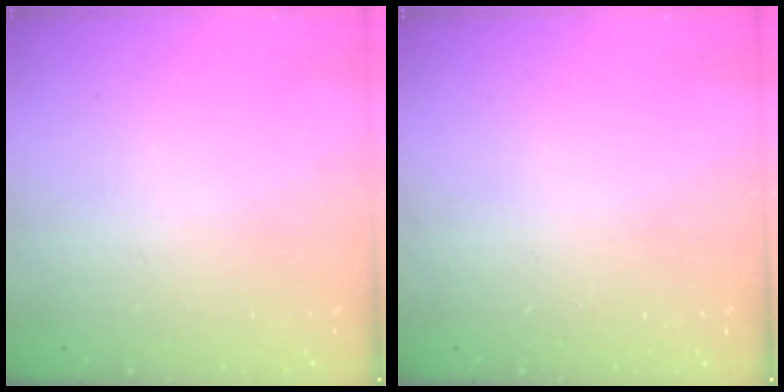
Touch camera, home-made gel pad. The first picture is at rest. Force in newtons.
{"total": 0.0}